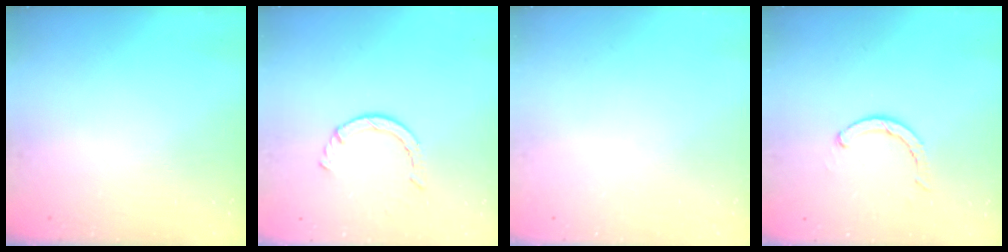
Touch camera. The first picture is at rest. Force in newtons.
{"total": 2.2, "press": 2.2, "slide": 0.4}
{"total": 0.0}
{"total": 2.6, "press": 2.5, "slide": 0.4}